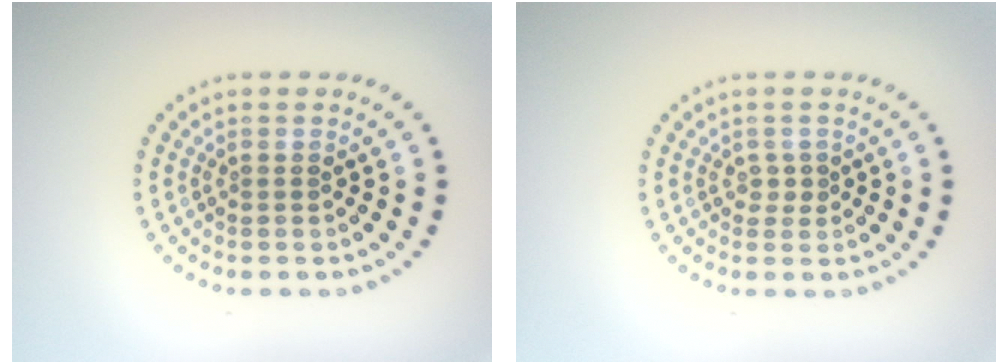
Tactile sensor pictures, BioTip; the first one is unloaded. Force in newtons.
{"total": 1.0, "press": 0.9, "slide": 0.4}